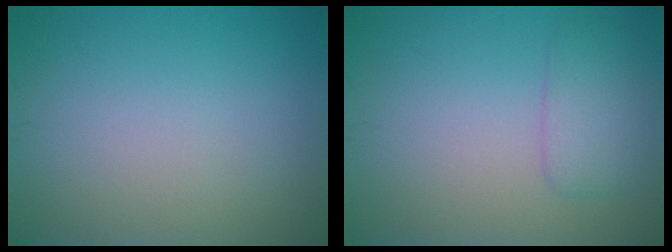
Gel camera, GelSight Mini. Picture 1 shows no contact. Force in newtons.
{"total": 2.6, "press": 2.6, "slide": 0.0}